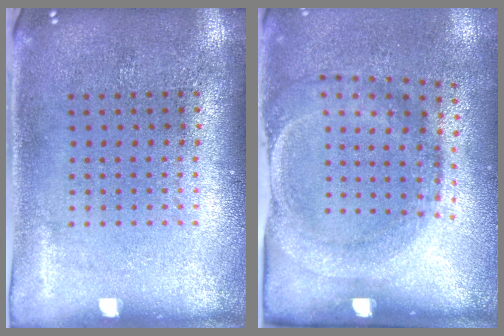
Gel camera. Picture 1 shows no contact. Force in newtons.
{"total": 1.8, "press": 1.2, "slide": 1.4}